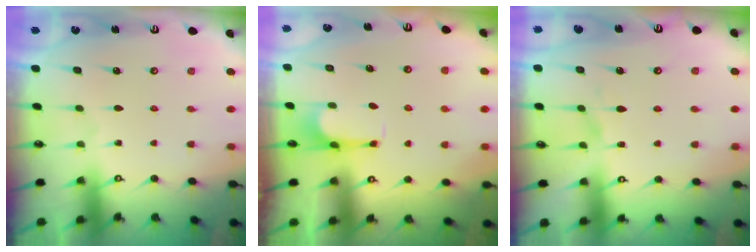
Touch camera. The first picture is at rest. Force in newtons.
{"total": 1.2, "press": 0.7, "slide": 1.0}
{"total": 5.1, "press": 5.1, "slide": 0.5}